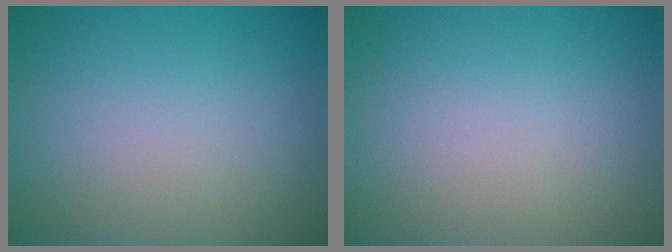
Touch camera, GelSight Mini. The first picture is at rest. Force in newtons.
{"total": 0.0}